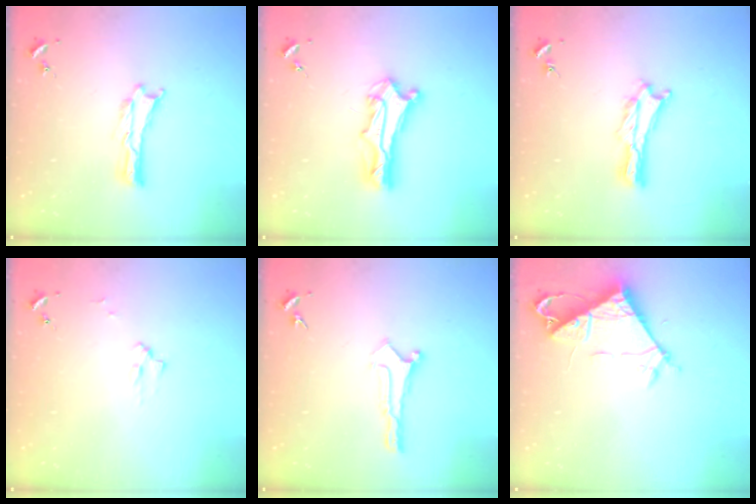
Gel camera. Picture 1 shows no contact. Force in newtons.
{"total": 6.6, "press": 6.6, "slide": 0.5}
{"total": 1.8, "press": 1.8, "slide": 0.2}
{"total": 2.2, "press": 2.2, "slide": 0.3}
{"total": 0.0}
{"total": 7.3, "press": 7.2, "slide": 0.7}